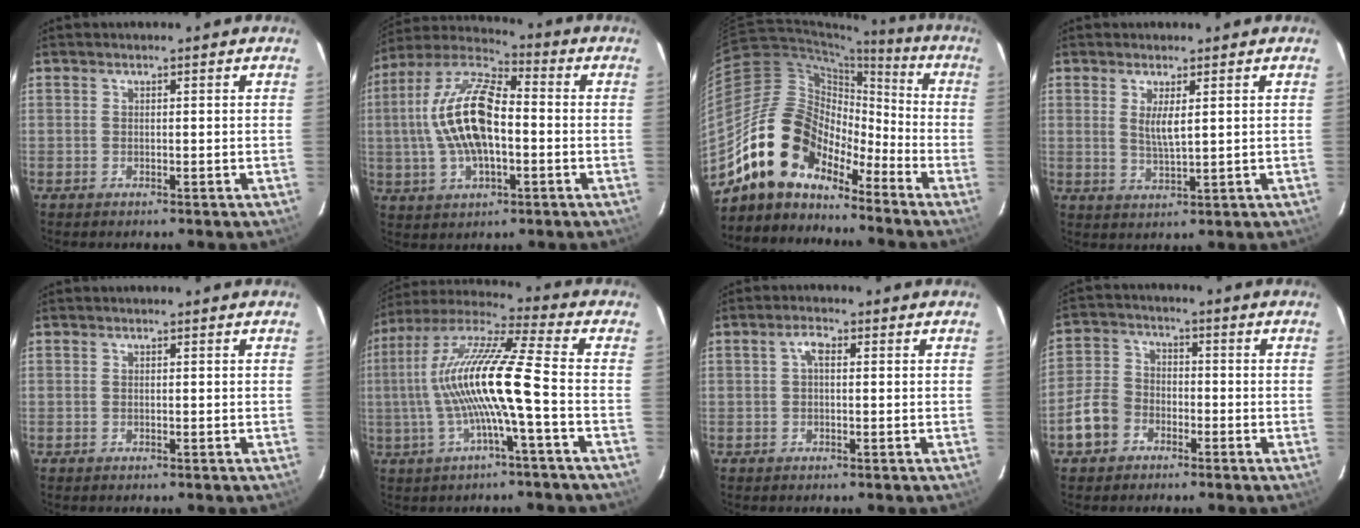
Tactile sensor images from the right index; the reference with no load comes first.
{"total": 16.9, "force": [-0.8, 7.7, 15.0], "torque": [-0.300, 0.013, -0.018]}
{"total": 15.5, "force": [-12.0, 7.5, 6.3], "torque": [-0.121, 0.018, -0.224]}
{"total": 4.0, "force": [1.2, 0.7, 3.7], "torque": [-0.070, -0.008, 0.022]}
{"total": 0.0}
{"total": 15.6, "force": [-2.4, 0.2, 15.4], "torque": [-0.286, 0.004, -0.044]}
{"total": 2.1, "force": [0.3, 1.0, 1.8], "torque": [-0.039, 0.010, 0.005]}
{"total": 7.7, "force": [-4.0, 5.9, 2.9], "torque": [-0.074, 0.022, -0.075]}